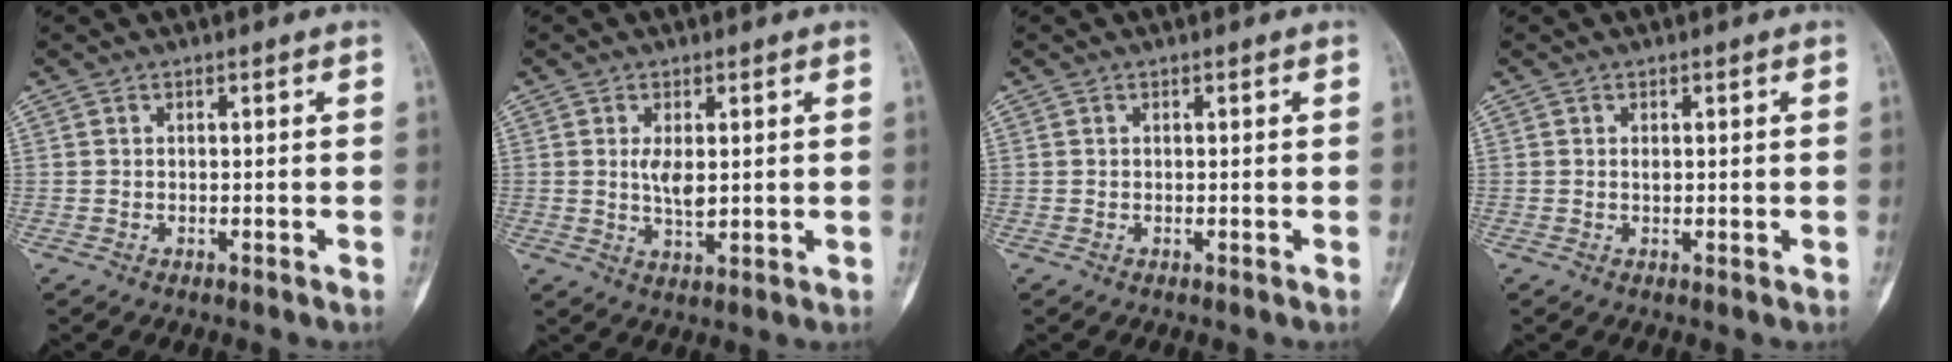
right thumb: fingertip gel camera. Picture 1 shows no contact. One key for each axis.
{"total": 4.3, "fx": 0.7, "fy": 2.0, "fz": 3.7, "tx": -0.063, "ty": -0.010, "tz": 0.017}
{"total": 0.0}
{"total": 1.0, "fx": 0.2, "fy": 0.6, "fz": 0.8, "tx": -0.009, "ty": 0.001, "tz": 0.004}